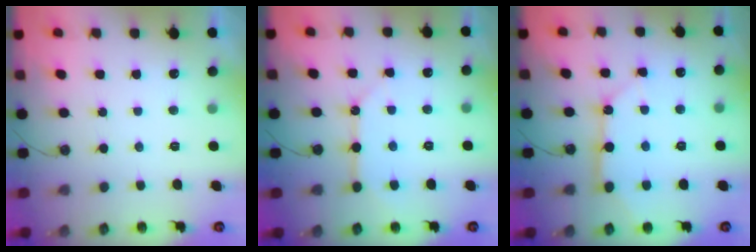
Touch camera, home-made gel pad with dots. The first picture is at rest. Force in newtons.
{"total": 9.6, "press": 9.5, "slide": 0.9}
{"total": 11.0, "press": 10.9, "slide": 1.0}